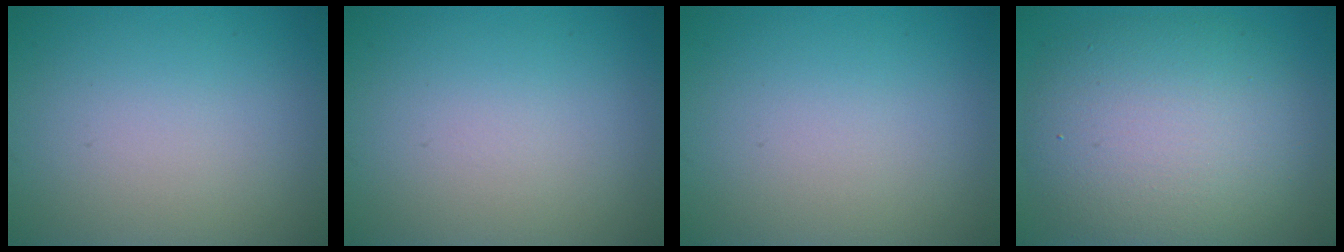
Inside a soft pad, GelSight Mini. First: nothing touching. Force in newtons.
{"total": 0.0}
{"total": 0.0}
{"total": 9.4, "press": 9.4, "slide": 0.4}